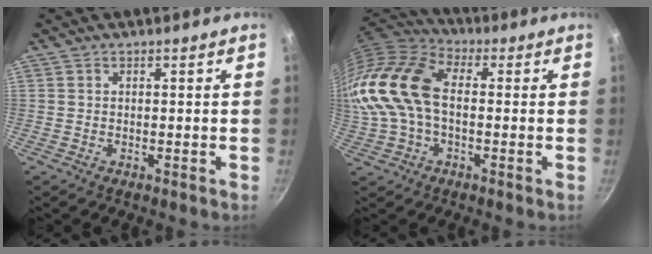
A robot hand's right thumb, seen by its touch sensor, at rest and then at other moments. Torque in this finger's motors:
{"motor_torque": [-0.18, 1.47, 1.92, -0.85, 0.32]}